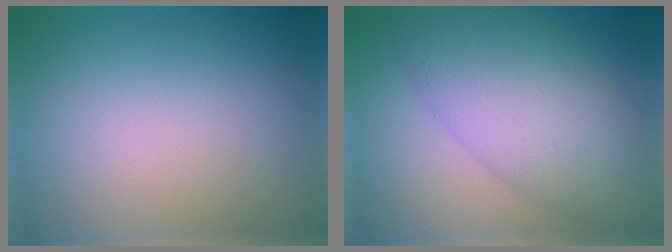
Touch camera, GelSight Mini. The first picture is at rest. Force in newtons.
{"total": 8.2, "press": 8.2, "slide": 0.2}